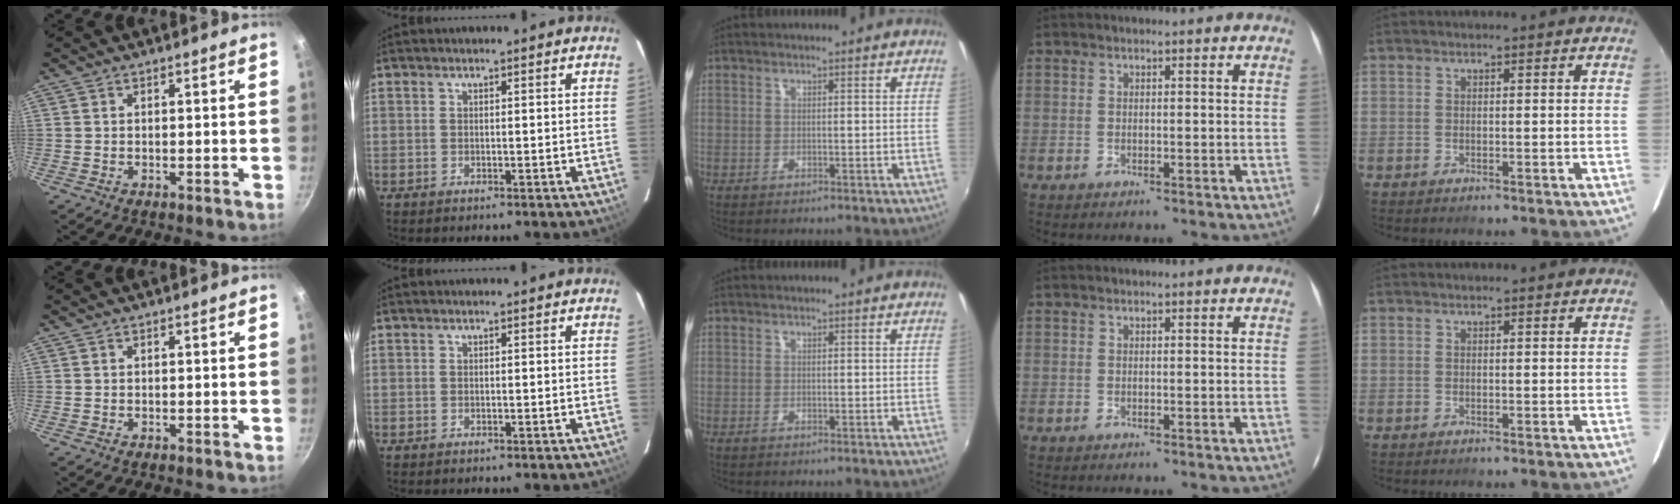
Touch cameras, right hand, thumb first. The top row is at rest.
{}